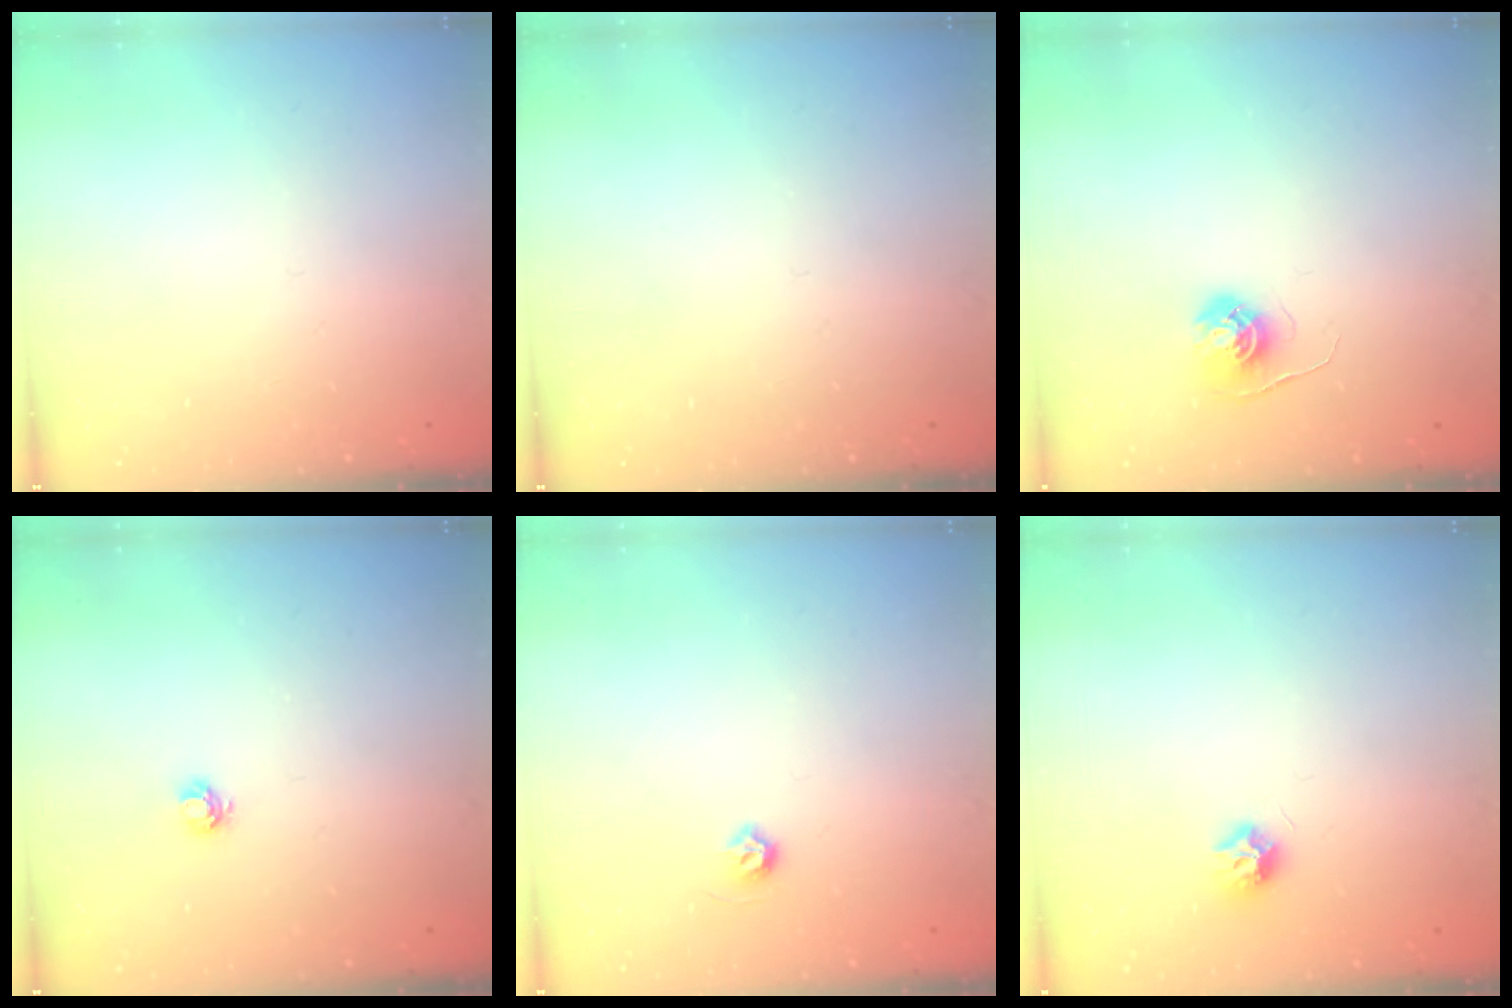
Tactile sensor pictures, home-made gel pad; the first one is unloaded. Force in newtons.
{"total": 0.0}
{"total": 5.6, "press": 5.5, "slide": 0.4}
{"total": 3.9, "press": 3.9, "slide": 0.5}
{"total": 4.5, "press": 4.5, "slide": 0.7}
{"total": 7.4, "press": 7.4, "slide": 0.2}